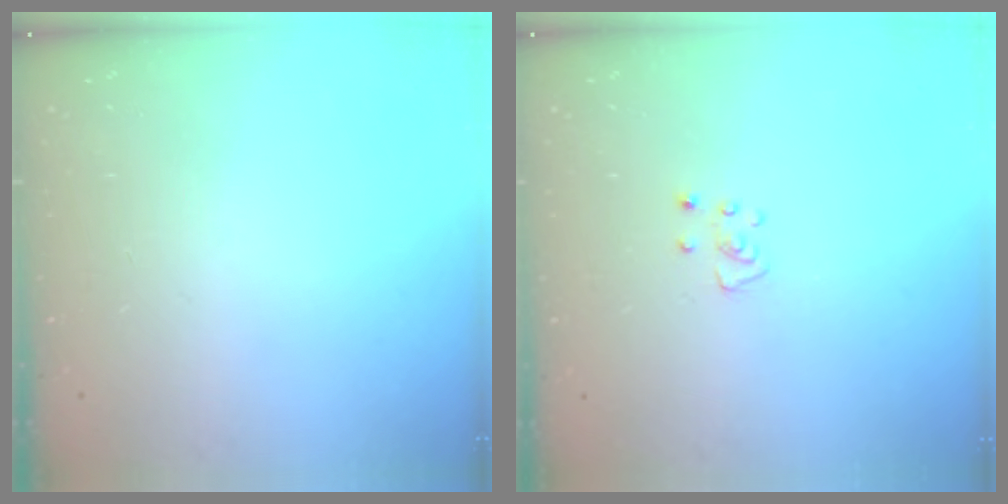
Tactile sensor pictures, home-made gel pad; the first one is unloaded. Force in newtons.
{"total": 3.8, "press": 3.8, "slide": 0.3}